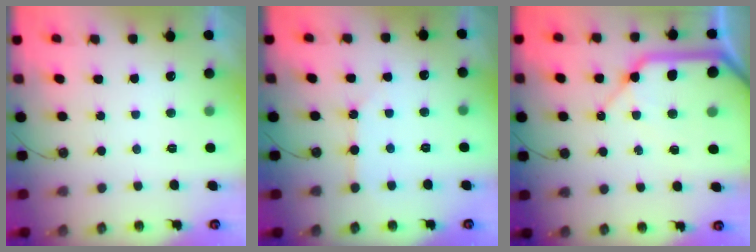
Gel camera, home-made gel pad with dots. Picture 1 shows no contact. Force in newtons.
{"total": 2.4, "press": 2.4, "slide": 0.2}
{"total": 18.4, "press": 18.2, "slide": 2.5}